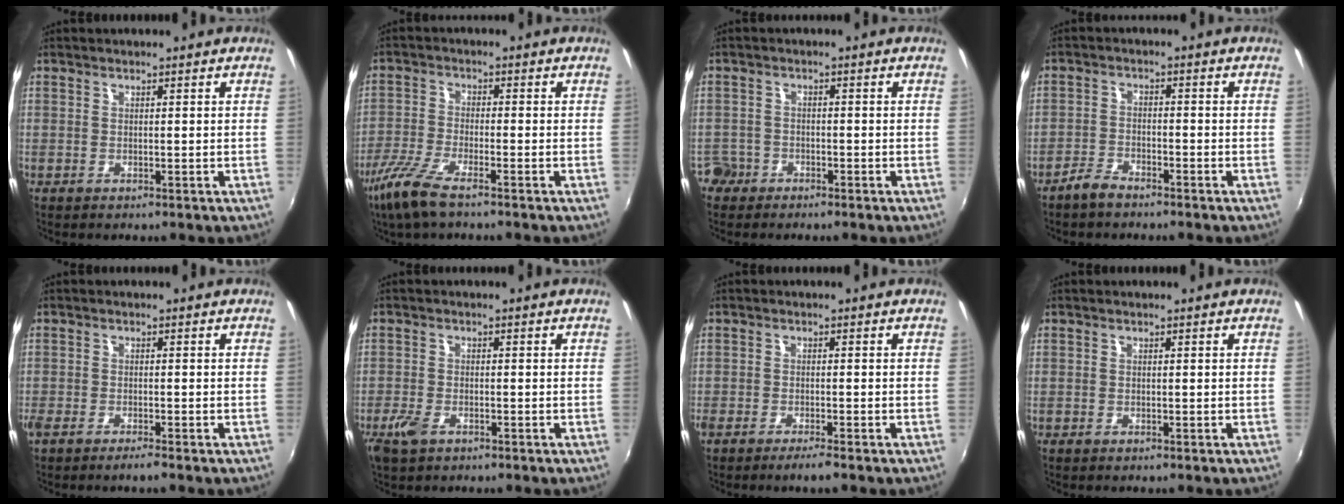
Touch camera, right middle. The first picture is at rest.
{"total": 7.5, "force": [-5.3, 1.2, 5.1], "torque": [-0.126, -0.013, -0.110]}
{"total": 4.4, "force": [-2.9, 3.2, 0.4], "torque": [-0.020, 0.008, -0.059]}
{"total": 3.6, "force": [-3.1, 1.1, 1.4], "torque": [-0.043, 0.003, -0.058]}
{"total": 2.4, "force": [-2.0, 0.0, 1.3], "torque": [-0.036, -0.008, -0.044]}
{"total": 3.9, "force": [-2.4, 1.9, 2.4], "torque": [-0.061, -0.007, -0.047]}
{"total": 2.4, "force": [-2.0, -0.1, 1.4], "torque": [-0.037, -0.003, -0.040]}
{"total": 0.0}